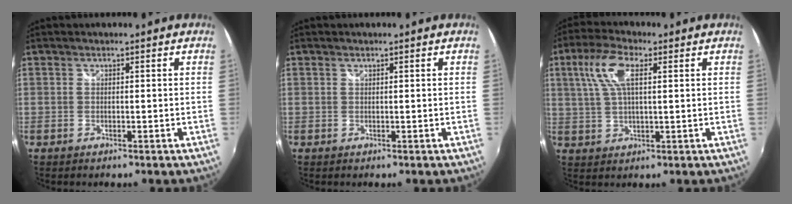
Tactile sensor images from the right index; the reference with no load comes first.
{"total": 0.0}
{"total": 8.5, "force": [2.9, 3.2, 7.3], "torque": [-0.151, 0.017, 0.054]}